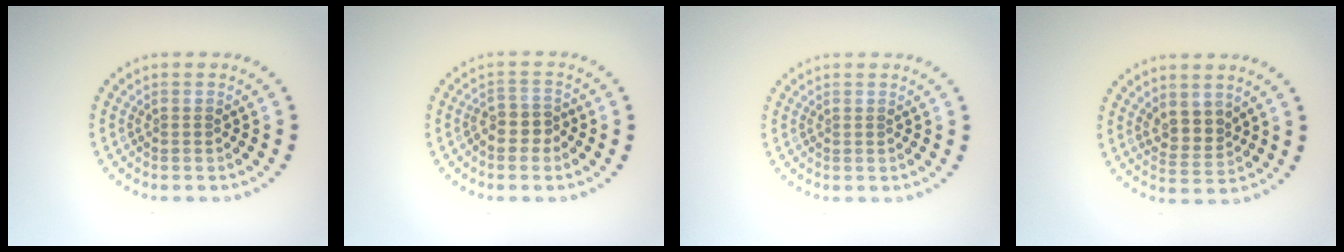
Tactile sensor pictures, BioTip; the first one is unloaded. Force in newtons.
{"total": 2.4, "press": 2.2, "slide": 1.1}
{"total": 0.0}
{"total": 2.4, "press": 2.2, "slide": 1.2}